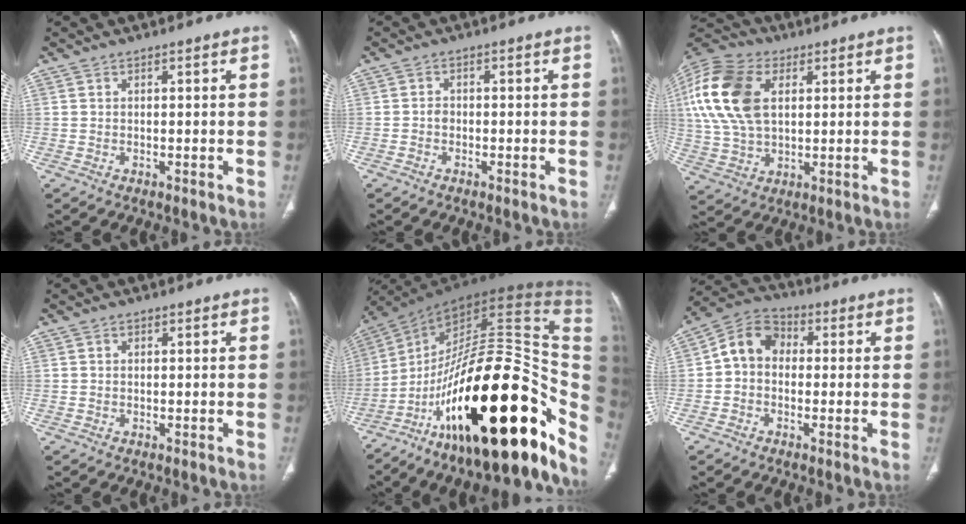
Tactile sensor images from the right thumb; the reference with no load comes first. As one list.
[{"total": 1.2, "force": [-0.5, 0.9, 0.5], "torque": [-0.002, 0.005, -0.013]}, {"total": 19.6, "force": [4.8, 12.5, 14.3], "torque": [-0.311, 0.006, 0.085]}, {"total": 0.5, "force": [0.2, 0.4, 0.2], "torque": [0.001, 0.000, 0.002]}, {"total": 43.8, "force": [-12.5, 17.7, 38.1], "torque": [-0.469, 0.083, -0.191]}, {"total": 8.0, "force": [-0.1, 6.5, 4.7], "torque": [-0.064, 0.028, -0.018]}]